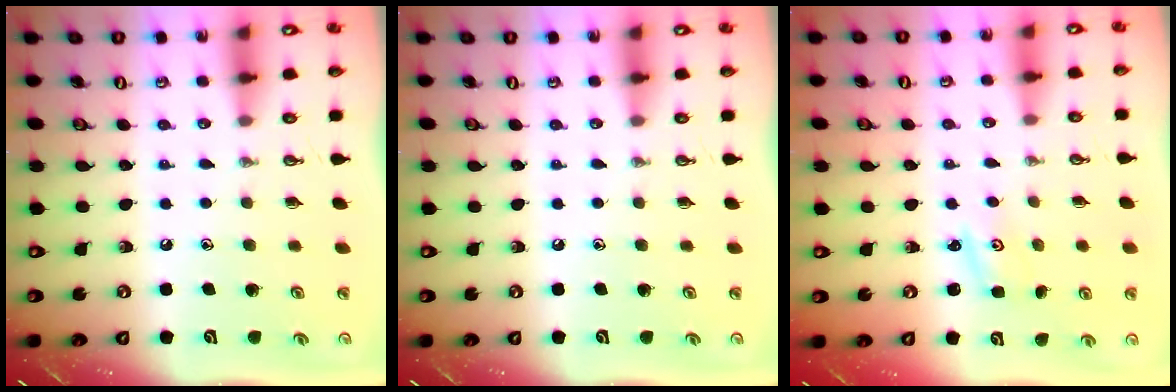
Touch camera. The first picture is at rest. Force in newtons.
{"total": 0.0}
{"total": 1.5, "press": 1.5, "slide": 0.3}